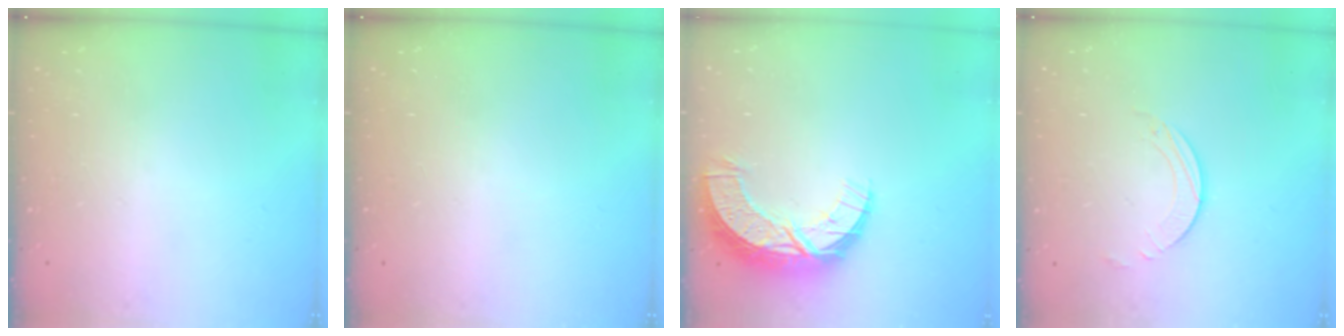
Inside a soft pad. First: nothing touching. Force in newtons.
{"total": 0.0}
{"total": 11.6, "press": 11.6, "slide": 0.7}
{"total": 1.7, "press": 1.7, "slide": 0.2}